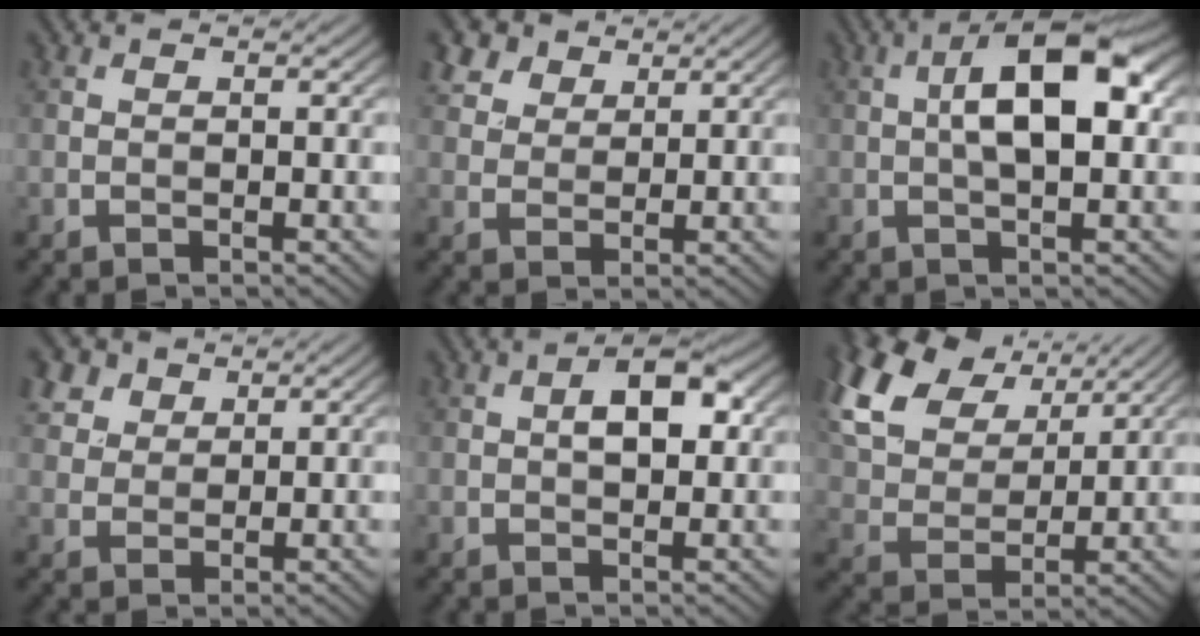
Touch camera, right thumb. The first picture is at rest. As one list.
[{"total": 5.9, "force": [4.0, 3.5, 2.4], "torque": [-0.075, -0.006, 0.089]}, {"total": 9.2, "force": [1.0, 3.4, 8.5], "torque": [-0.142, 0.023, 0.009]}, {"total": 5.5, "force": [3.5, 3.6, 2.3], "torque": [-0.077, -0.003, 0.079]}, {"total": 5.0, "force": [0.8, 2.5, 4.2], "torque": [-0.066, 0.007, 0.009]}, {"total": 15.5, "force": [8.5, 9.2, 9.1], "torque": [-0.254, 0.029, 0.159]}]